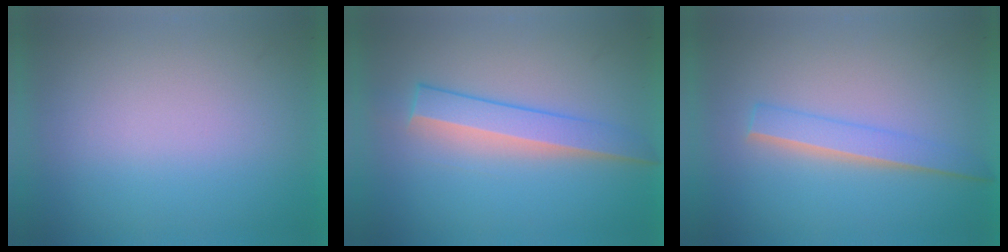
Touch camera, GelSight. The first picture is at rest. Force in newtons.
{"total": 3.2}
{"total": 2.3}